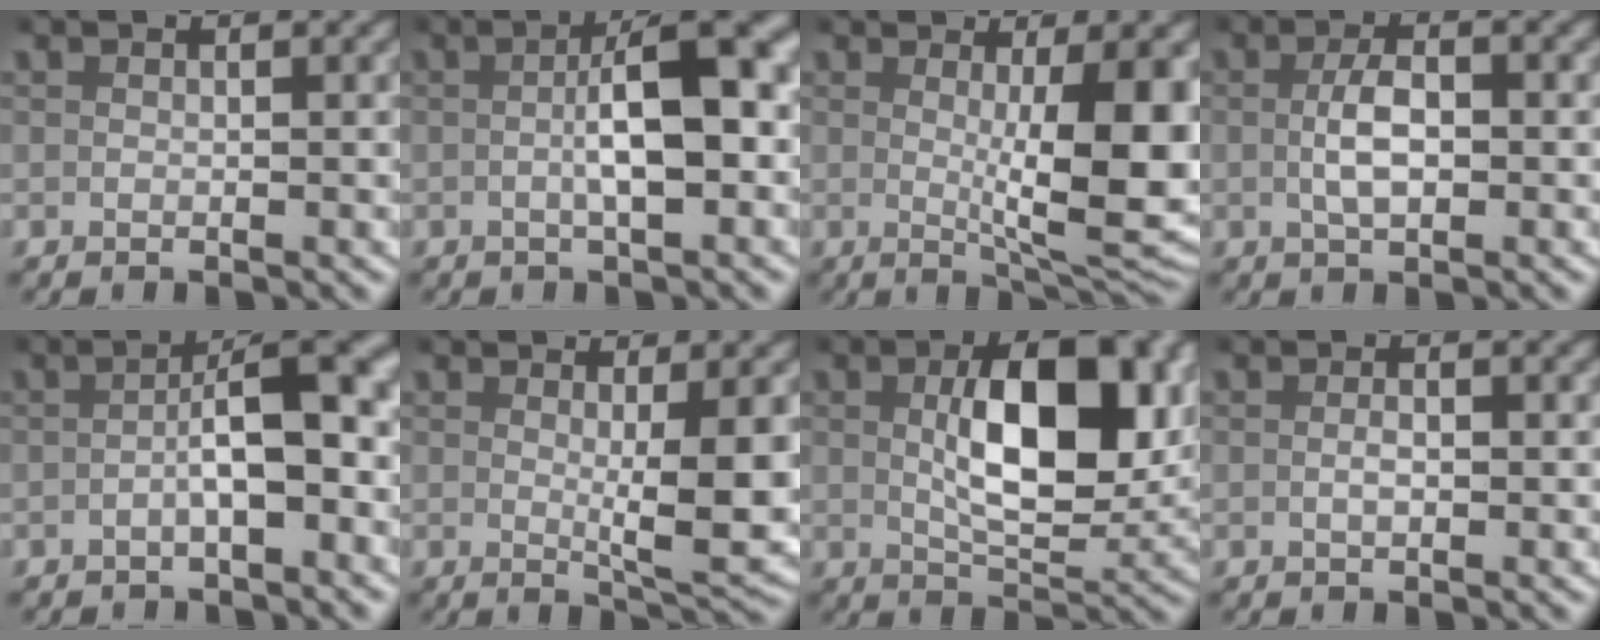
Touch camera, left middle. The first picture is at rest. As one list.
[{"total": 6.5, "force": [0.0, 2.0, 6.2], "torque": [-0.087, 0.011, -0.004]}, {"total": 9.7, "force": [0.7, 2.9, 9.2], "torque": [-0.126, -0.031, 0.028]}, {"total": 2.9, "force": [-0.2, 1.3, 2.6], "torque": [-0.049, 0.000, -0.002]}, {"total": 5.5, "force": [-1.3, 1.4, 5.1], "torque": [-0.061, 0.013, -0.024]}, {"total": 5.6, "force": [1.0, 1.0, 5.4], "torque": [-0.076, -0.015, 0.021]}, {"total": 9.4, "force": [1.8, 4.3, 8.2], "torque": [-0.128, -0.006, 0.028]}, {"total": 0.9, "force": [-0.2, 0.4, 0.8], "torque": [-0.016, -0.001, -0.003]}]